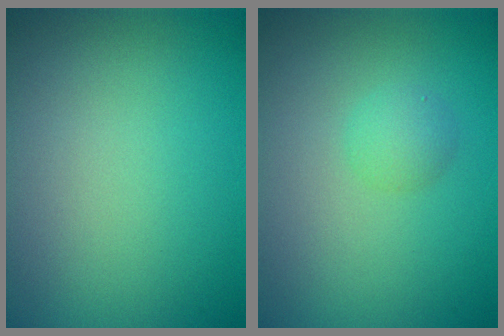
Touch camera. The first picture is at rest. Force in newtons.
{"total": 1.4, "press": 1.4, "slide": 0.1}